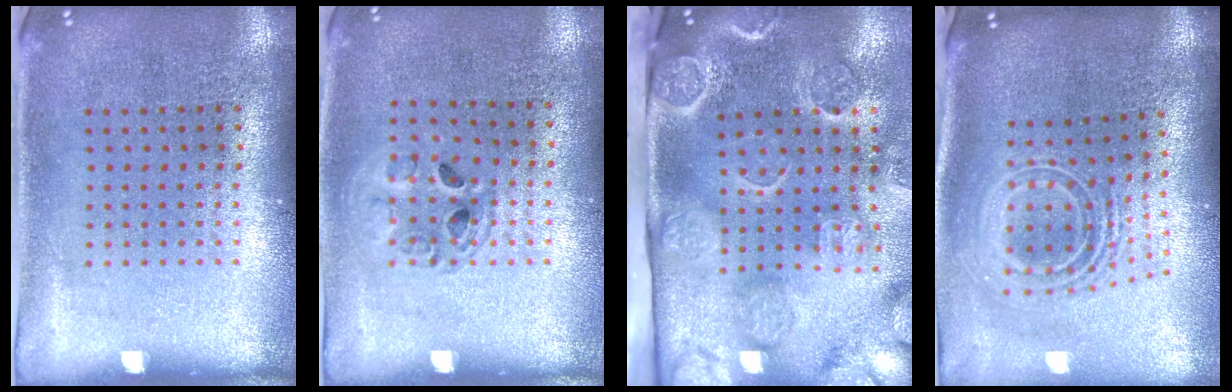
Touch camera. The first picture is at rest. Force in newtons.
{"total": 1.3, "press": 1.2, "slide": 0.2}
{"total": 4.5, "press": 3.5, "slide": 2.8}
{"total": 2.4, "press": 1.7, "slide": 1.7}